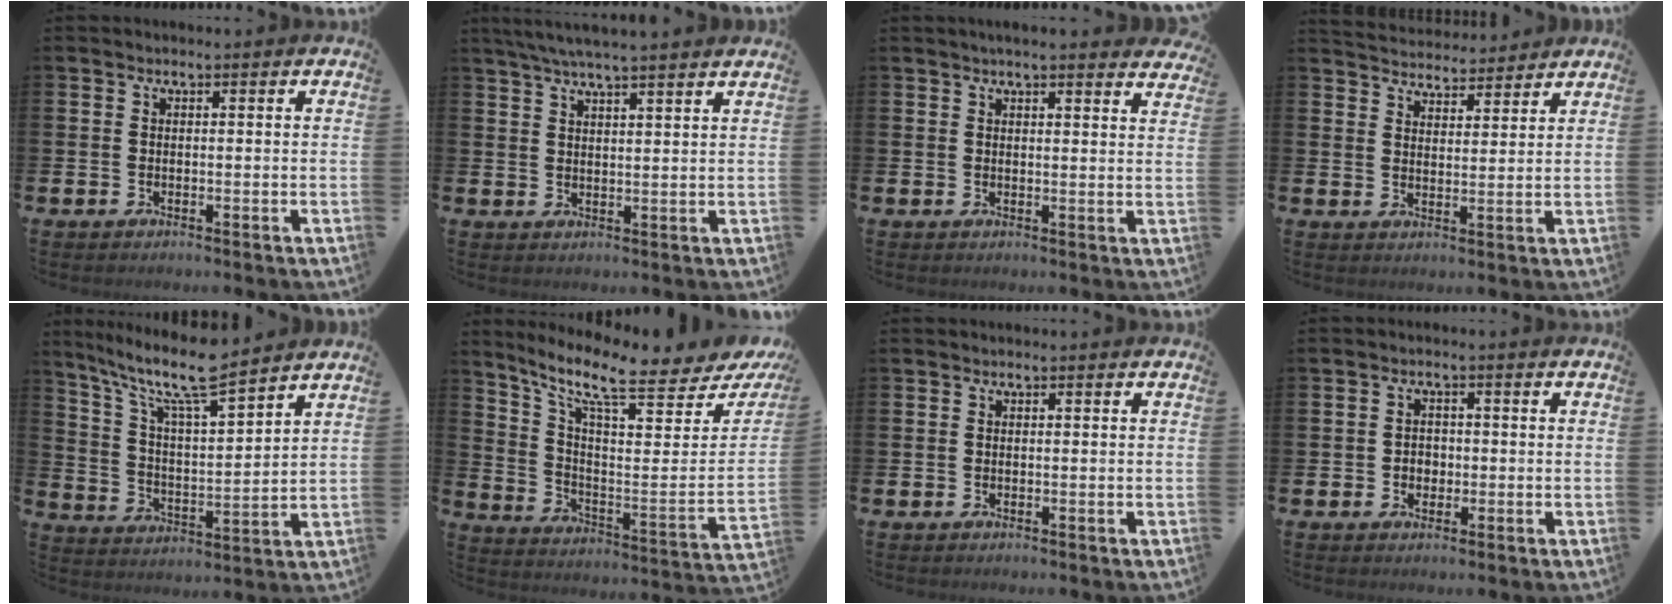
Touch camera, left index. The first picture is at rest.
{"total": 5.0, "force": [4.7, -0.3, 1.6], "torque": [-0.052, -0.009, 0.086]}
{"total": 3.1, "force": [3.1, 0.0, 0.6], "torque": [-0.017, -0.011, 0.056]}
{"total": 4.5, "force": [4.4, 0.8, -0.3], "torque": [-0.010, -0.029, 0.079]}
{"total": 10.6, "force": [9.2, 1.6, 5.2], "torque": [-0.129, -0.048, 0.159]}
{"total": 10.7, "force": [8.4, 2.6, 6.1], "torque": [-0.125, -0.075, 0.135]}
{"total": 0.0}
{"total": 2.0, "force": [-0.3, 1.8, 0.8], "torque": [-0.010, 0.005, -0.012]}